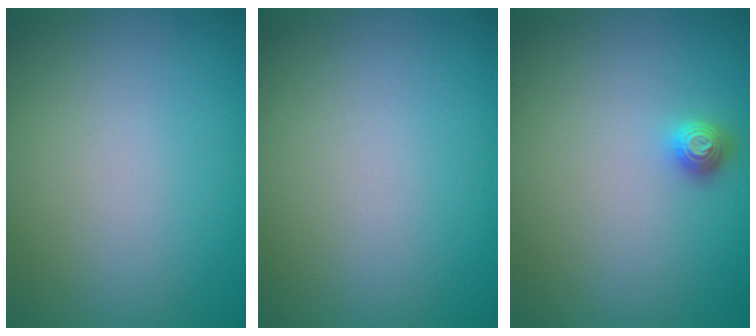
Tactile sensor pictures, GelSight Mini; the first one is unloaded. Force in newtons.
{"total": 0.0}
{"total": 1.4, "press": 1.2, "slide": 0.5}